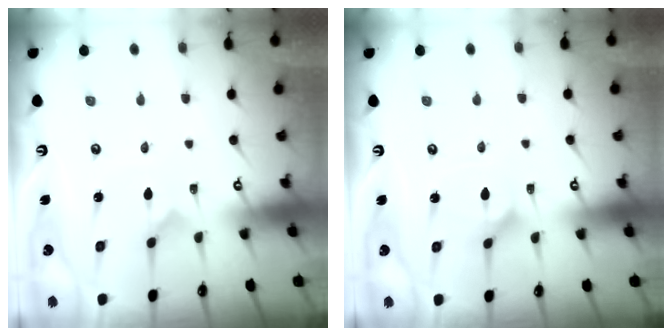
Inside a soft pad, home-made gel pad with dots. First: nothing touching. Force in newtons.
{"total": 2.6, "press": 2.6, "slide": 0.3}